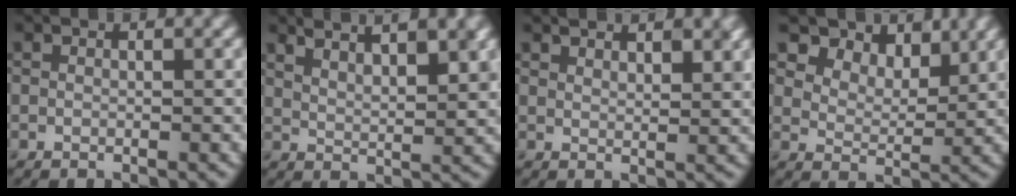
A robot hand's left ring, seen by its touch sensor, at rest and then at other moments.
{"total": 5.8, "force": [4.2, 1.7, 3.5], "torque": [-0.028, 0.020, 0.043]}
{"total": 2.7, "force": [2.4, 0.7, 1.1], "torque": [-0.009, -0.002, 0.038]}
{"total": 9.2, "force": [6.6, 5.2, 3.7], "torque": [-0.083, -0.006, 0.127]}